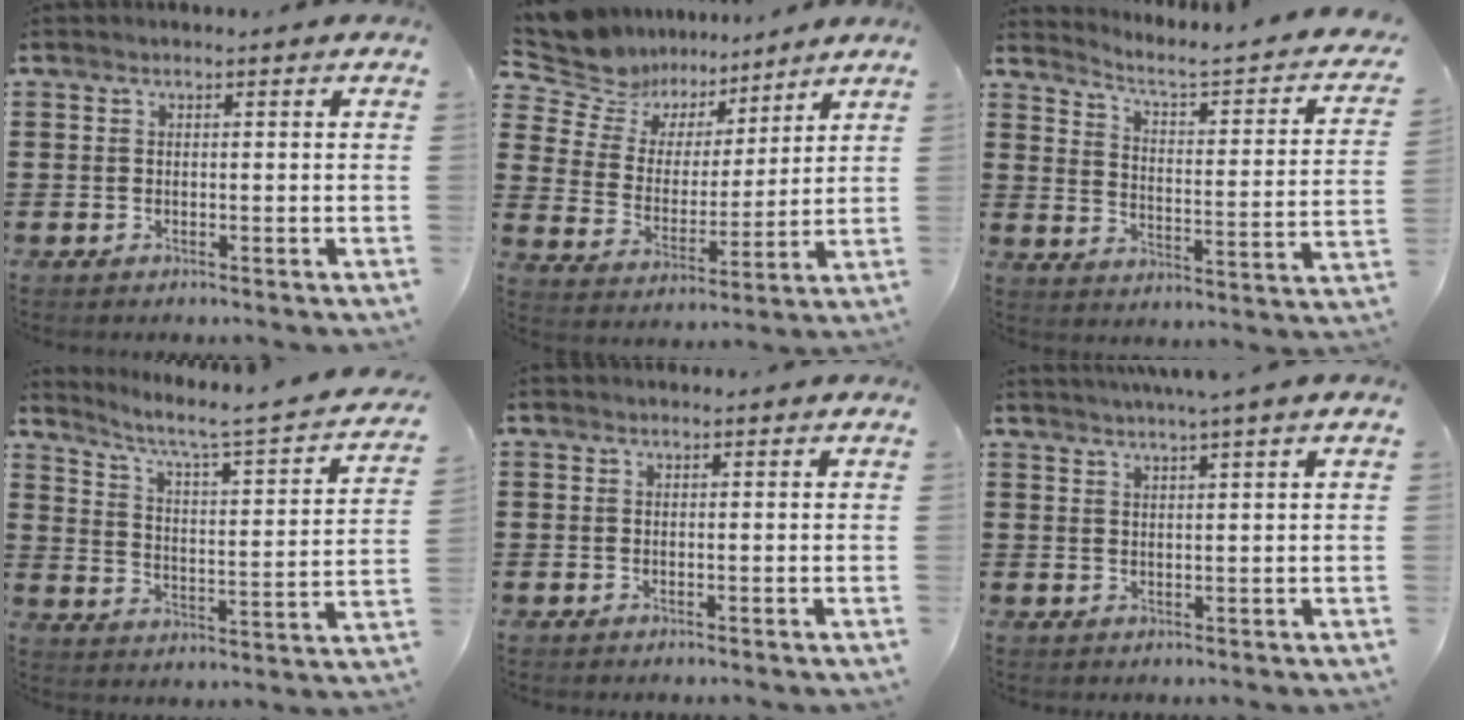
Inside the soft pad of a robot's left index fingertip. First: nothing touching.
{"total": 8.5, "force": [7.8, 3.5, 0.5], "torque": [-0.065, -0.051, 0.145]}
{"total": 2.6, "force": [1.7, 0.2, 2.0], "torque": [-0.056, -0.027, 0.013]}
{"total": 3.6, "force": [2.6, -0.2, 2.5], "torque": [-0.066, -0.036, 0.028]}
{"total": 0.0}
{"total": 2.2, "force": [1.6, -0.8, 1.1], "torque": [-0.024, -0.002, 0.028]}